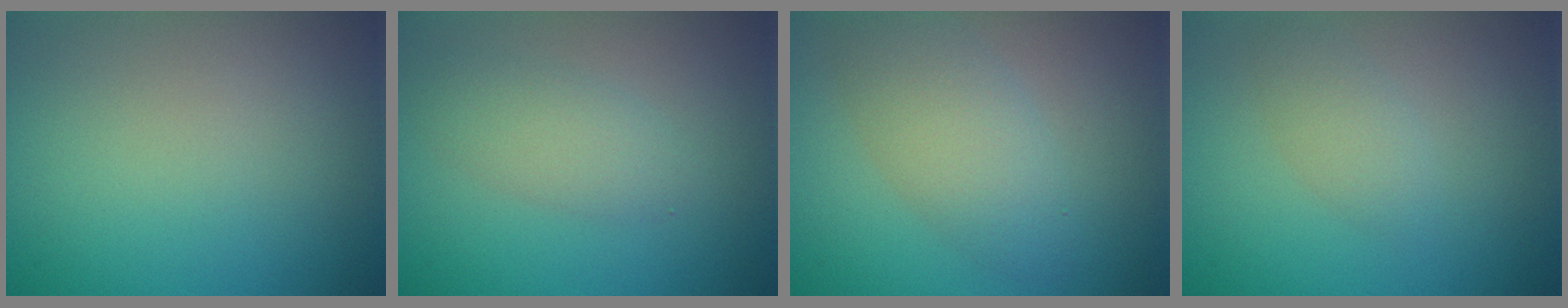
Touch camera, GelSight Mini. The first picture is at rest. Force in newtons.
{"total": 2.7, "press": 2.7, "slide": 0.1}
{"total": 4.3, "press": 4.3, "slide": 0.1}
{"total": 1.8, "press": 1.8, "slide": 0.1}